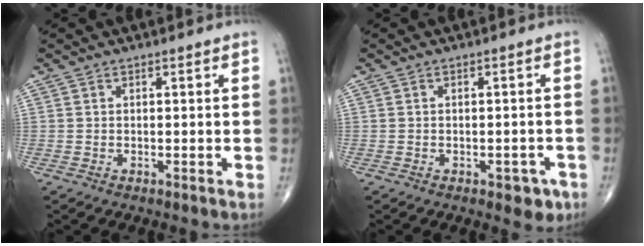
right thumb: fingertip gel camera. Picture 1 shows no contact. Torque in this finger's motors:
{"motor_torque": [0.64, 0.18, -0.18, -0.20, -0.01]}